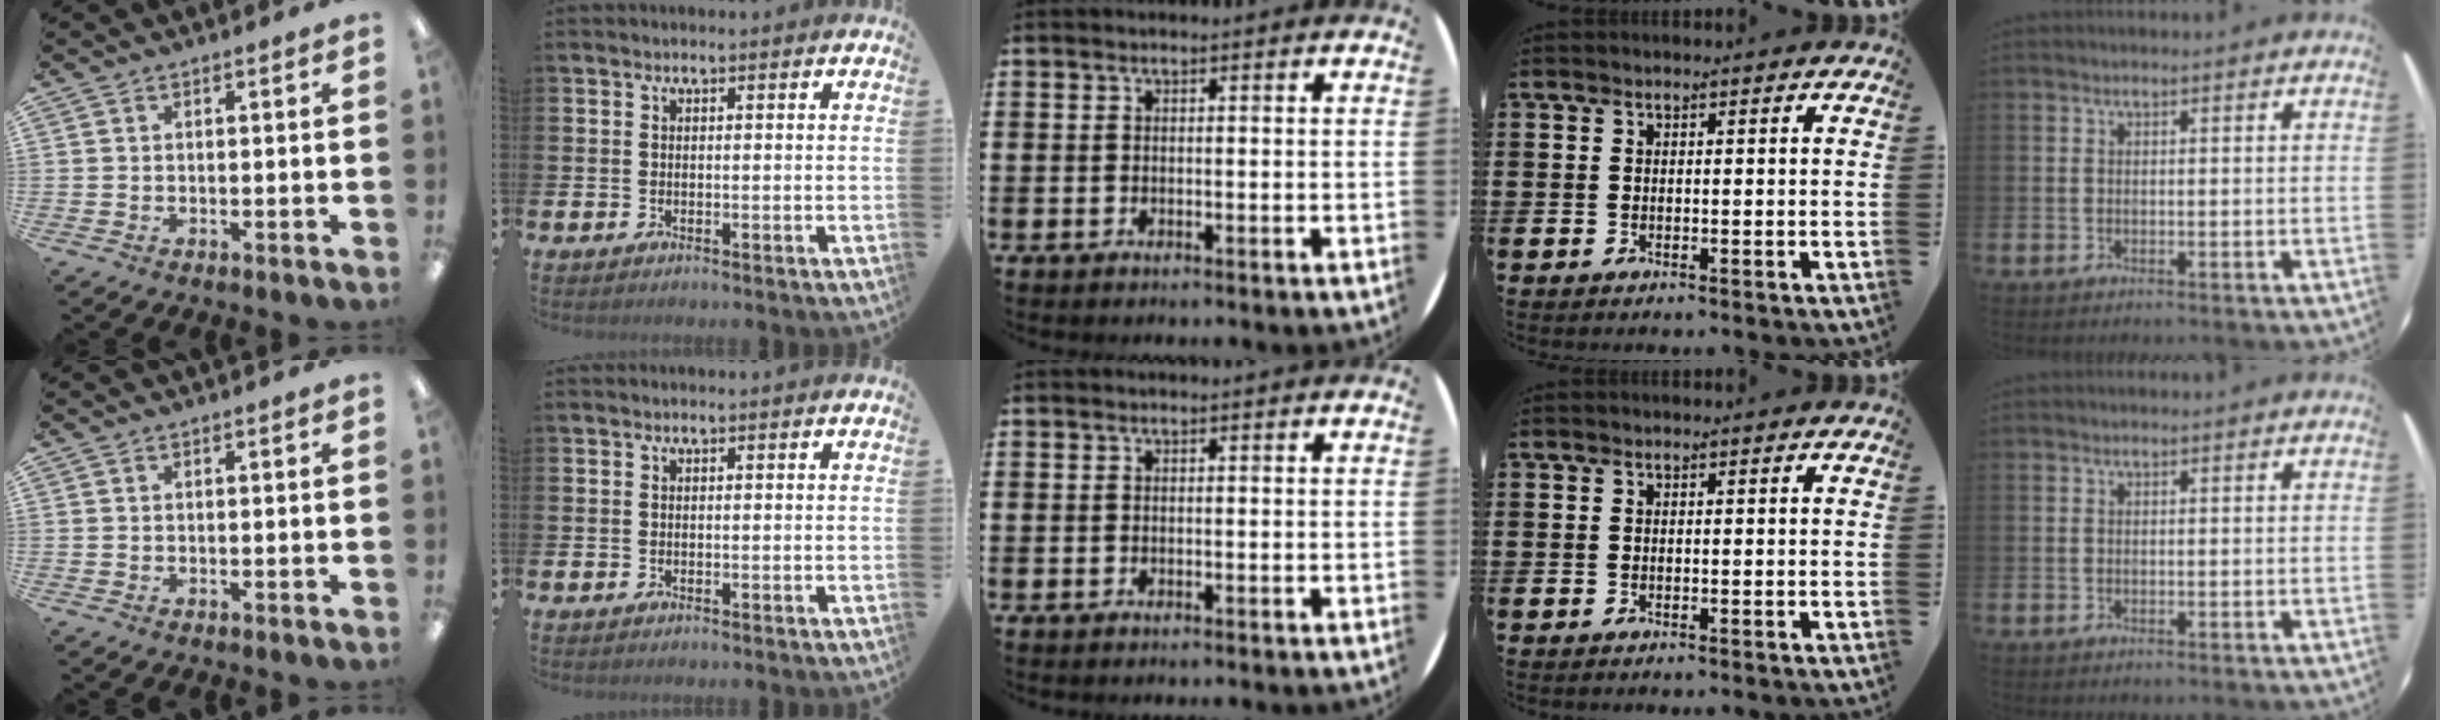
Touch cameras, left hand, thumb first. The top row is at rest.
{}